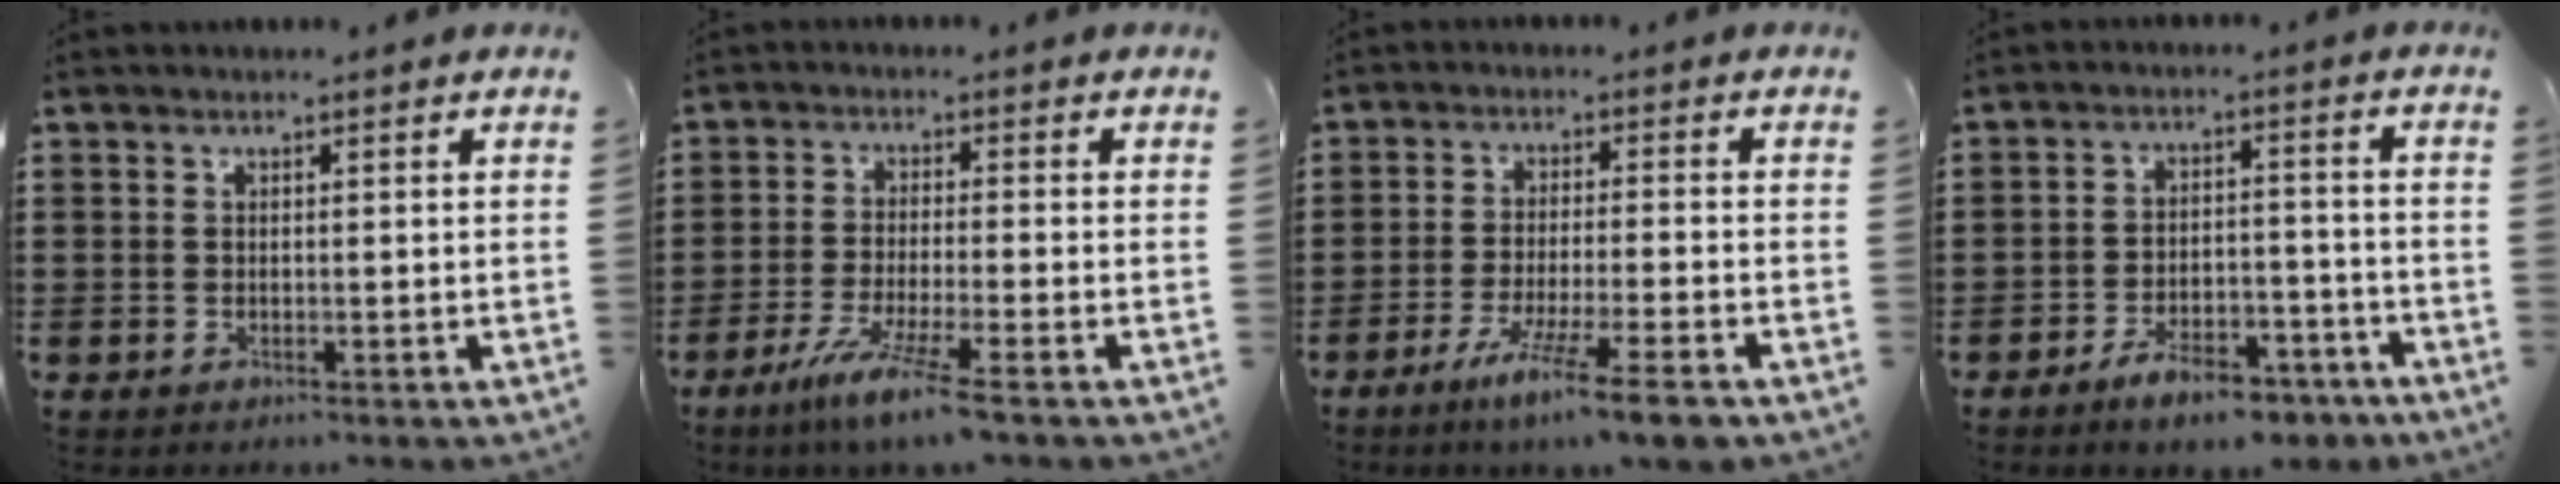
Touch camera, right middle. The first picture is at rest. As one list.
[{"total": 6.4, "force": [-4.7, -0.4, 4.4], "torque": [-0.089, -0.018, -0.087]}, {"total": 8.2, "force": [-6.1, 0.1, 5.4], "torque": [-0.096, -0.009, -0.110]}, {"total": 7.3, "force": [-6.1, 1.9, 3.6], "torque": [-0.055, 0.016, -0.110]}]